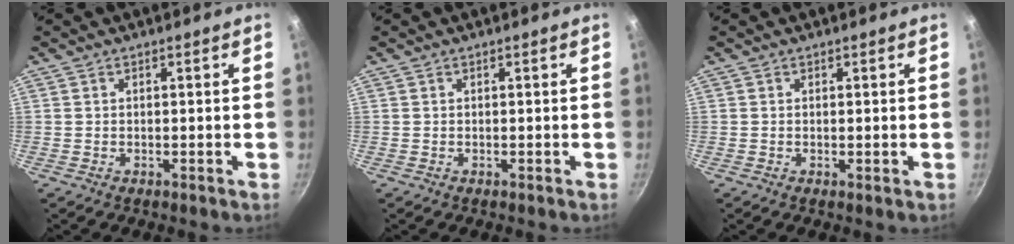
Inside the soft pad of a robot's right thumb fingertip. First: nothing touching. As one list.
[{"total": 0.0}, {"total": 0.5, "force": [0.0, 0.0, 0.5], "torque": [-0.009, -0.003, 0.000]}]